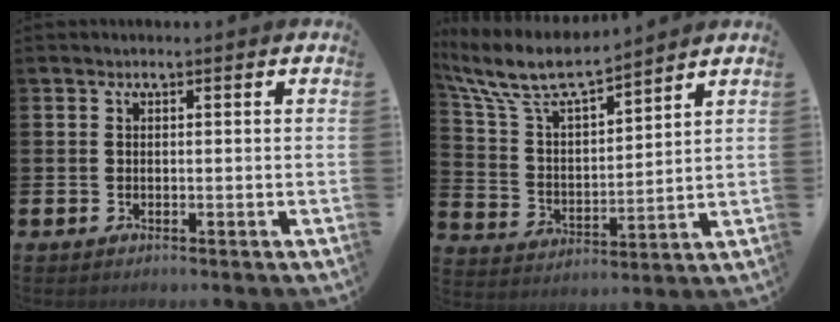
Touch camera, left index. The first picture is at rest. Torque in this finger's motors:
{"motor_torque": [0.17, -0.22, 0.58, 0.21]}